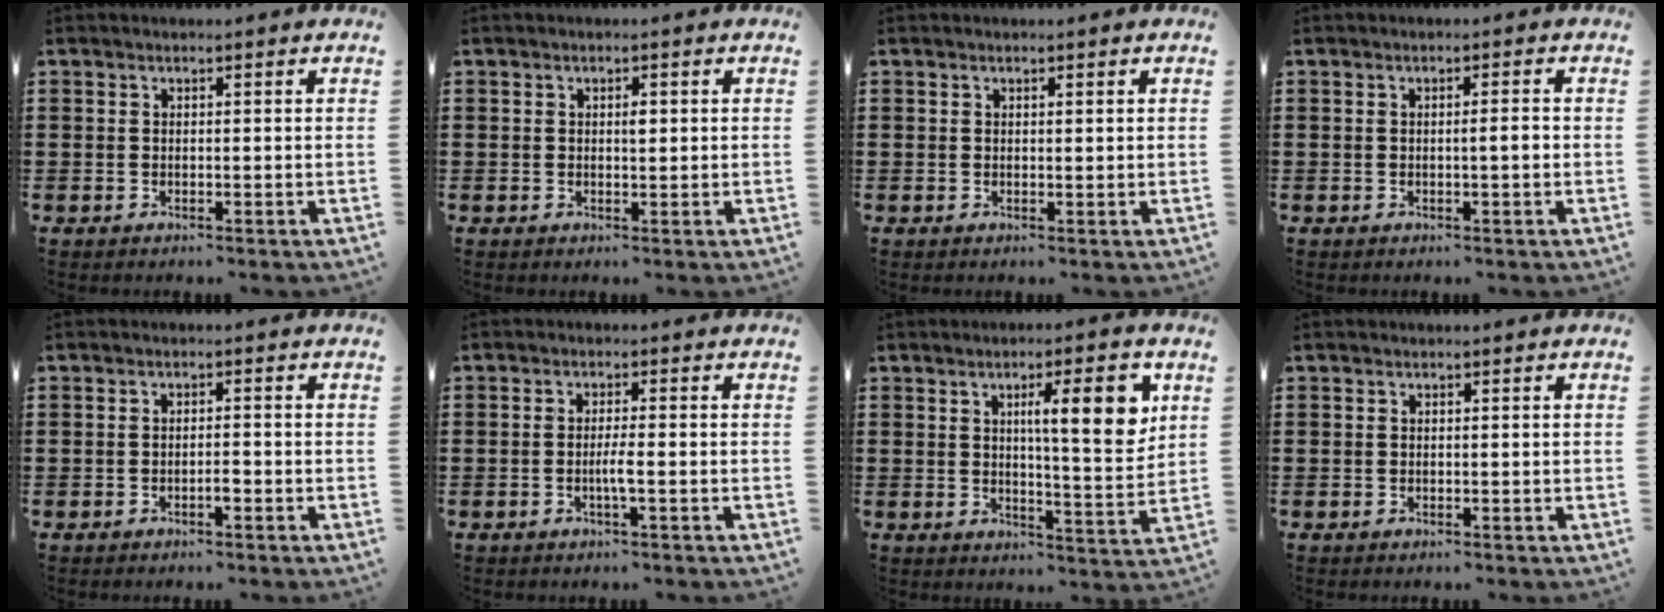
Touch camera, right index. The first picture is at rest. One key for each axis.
{"total": 1.3, "fx": 0.2, "fy": 0.5, "fz": 1.2, "tx": -0.016, "ty": -0.002, "tz": 0.002}
{"total": 0.5, "fx": 0.3, "fy": 0.1, "fz": 0.4, "tx": -0.009, "ty": 0.001, "tz": 0.006}
{"total": 1.7, "fx": -0.2, "fy": 0.1, "fz": 1.6, "tx": -0.029, "ty": -0.002, "tz": -0.004}
{"total": 1.3, "fx": -0.7, "fy": 0.3, "fz": 1.0, "tx": -0.021, "ty": 0.000, "tz": -0.013}
{"total": 2.2, "fx": -0.7, "fy": 0.0, "fz": 2.1, "tx": -0.037, "ty": -0.002, "tz": -0.014}
{"total": 9.8, "fx": 3.6, "fy": 1.9, "fz": 9.0, "tx": -0.138, "ty": -0.009, "tz": 0.048}
{"total": 0.0}